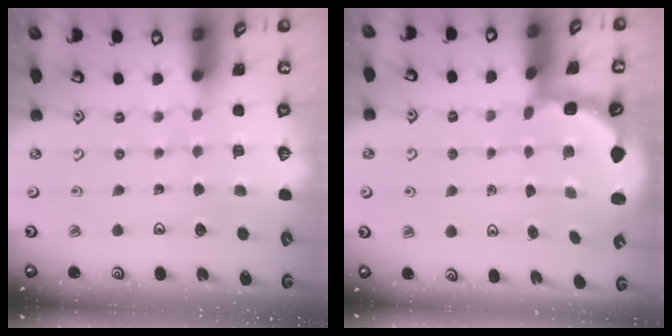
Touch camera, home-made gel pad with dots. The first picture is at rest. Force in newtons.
{"total": 2.8, "press": 2.5, "slide": 1.4}